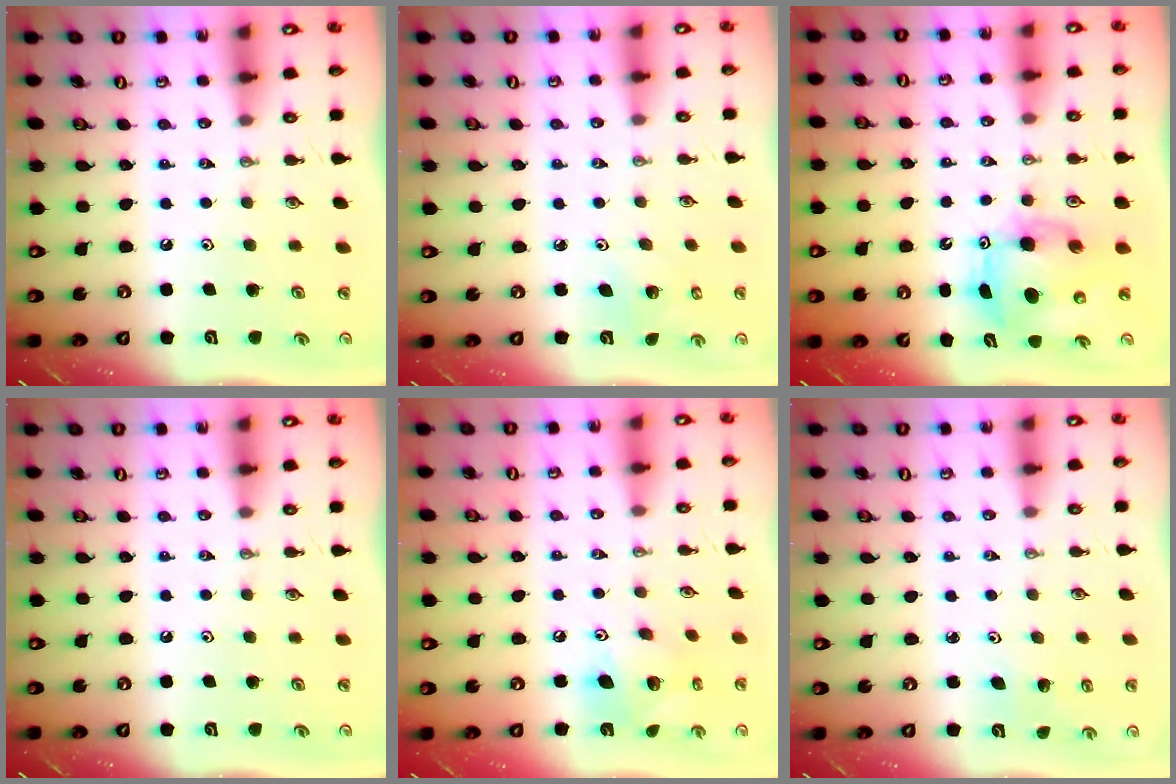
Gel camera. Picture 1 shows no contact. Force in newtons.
{"total": 2.4, "press": 2.4, "slide": 0.2}
{"total": 8.6, "press": 8.5, "slide": 1.5}
{"total": 0.0}
{"total": 12.2, "press": 12.1, "slide": 1.3}
{"total": 2.6, "press": 2.5, "slide": 0.9}